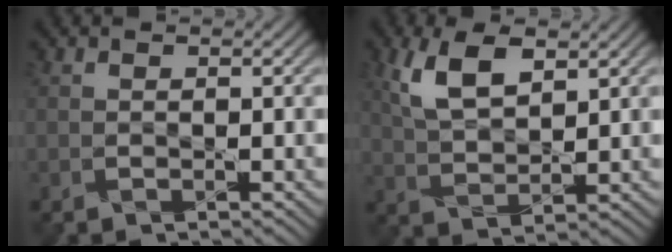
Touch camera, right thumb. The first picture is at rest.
{"total": 6.7, "force": [3.4, 2.9, 4.9], "torque": [-0.115, 0.005, 0.066]}